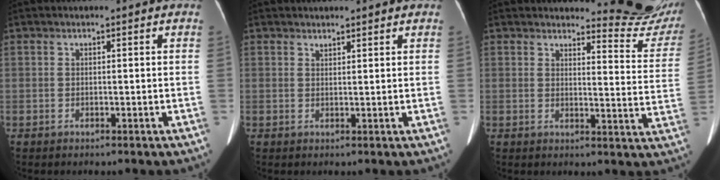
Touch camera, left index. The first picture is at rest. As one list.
[{"total": 2.1, "force": [1.9, 0.4, 0.6], "torque": [-0.008, -0.005, 0.020]}, {"total": 11.3, "force": [11.2, 0.9, 1.5], "torque": [0.002, -0.109, 0.101]}]